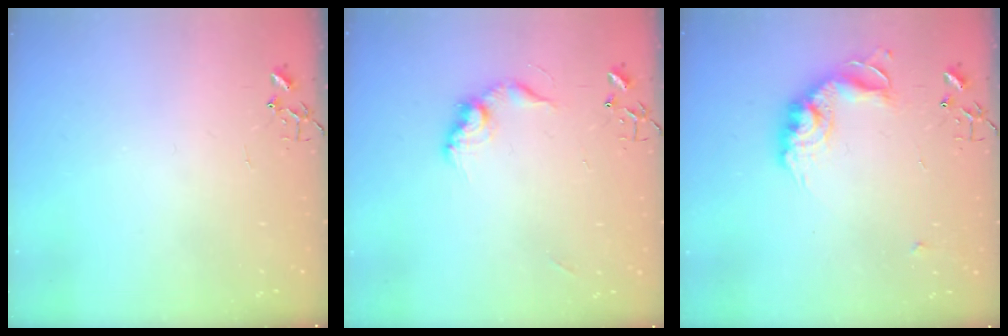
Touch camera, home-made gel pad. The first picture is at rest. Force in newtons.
{"total": 11.4, "press": 11.4, "slide": 0.7}
{"total": 14.7, "press": 14.7, "slide": 0.8}